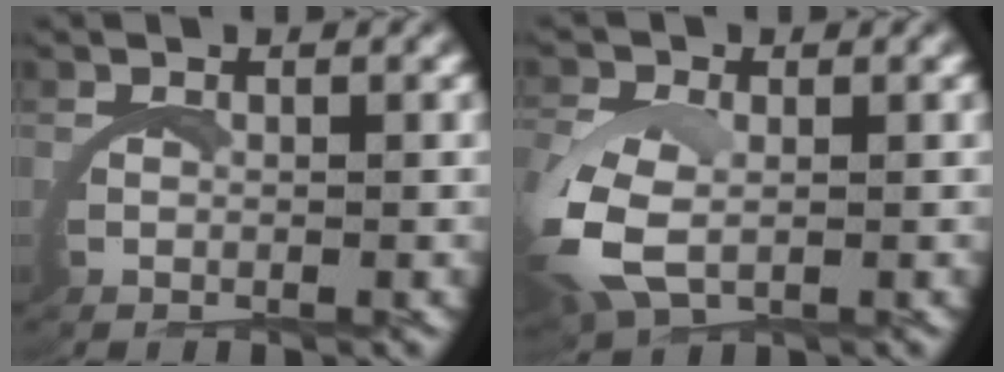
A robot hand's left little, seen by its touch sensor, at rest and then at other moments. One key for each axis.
{"total": 3.6, "fx": 0.3, "fy": 2.3, "fz": 2.7, "tx": -0.091, "ty": -0.020, "tz": 0.017}